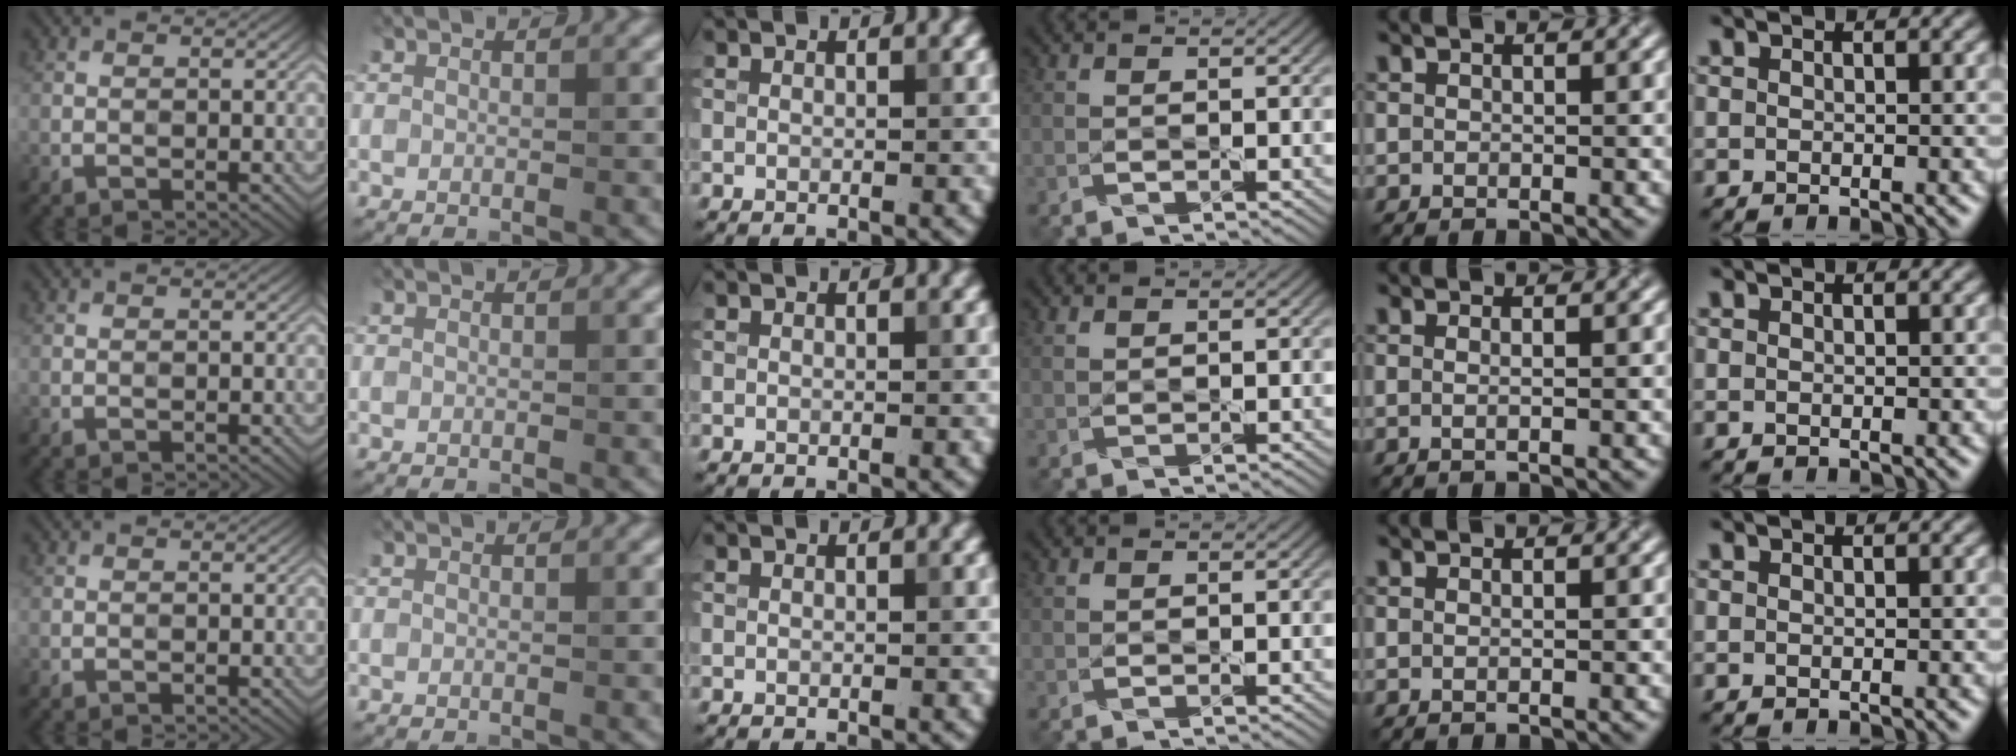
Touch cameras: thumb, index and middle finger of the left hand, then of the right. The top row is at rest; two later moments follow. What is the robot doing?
{"motion": "lift_and_place", "object": "knife"}